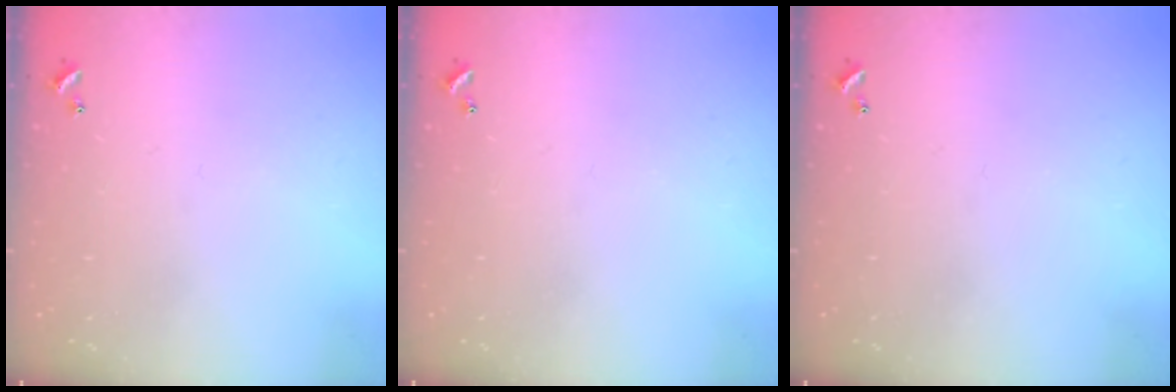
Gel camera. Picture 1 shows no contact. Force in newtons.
{"total": 0.0}
{"total": 0.0}